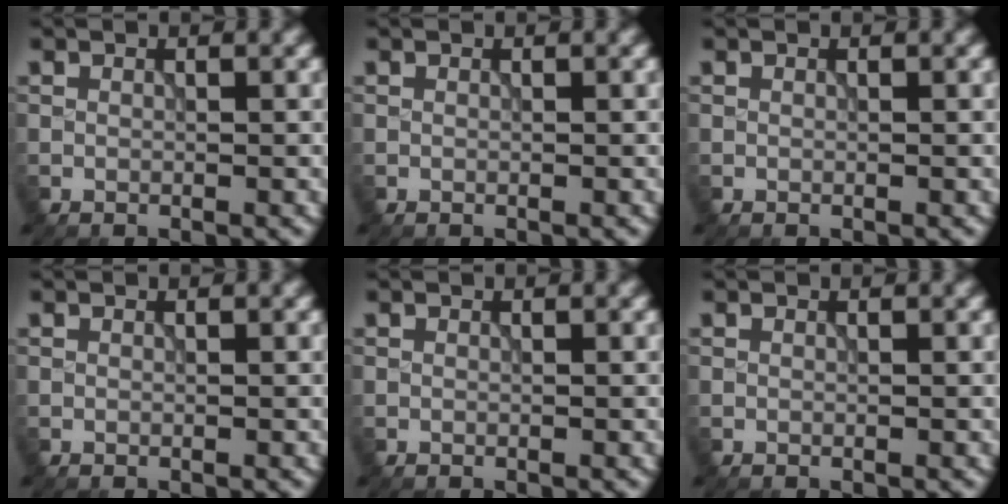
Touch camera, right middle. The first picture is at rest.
{"total": 0.0}
{"total": 0.0}
{"total": 0.0}
{"total": 0.0}
{"total": 0.0}